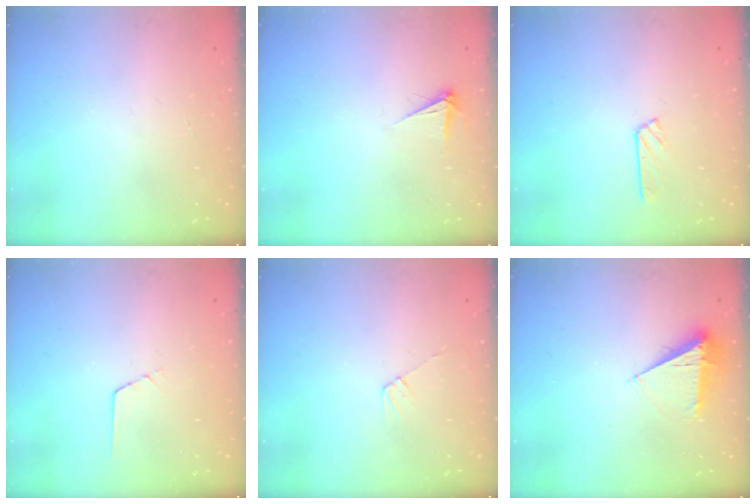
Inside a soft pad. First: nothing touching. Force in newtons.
{"total": 4.0, "press": 4.0, "slide": 0.5}
{"total": 2.9, "press": 2.8, "slide": 0.3}
{"total": 0.6, "press": 0.5, "slide": 0.2}
{"total": 5.2, "press": 5.2, "slide": 0.6}
{"total": 7.0, "press": 7.0, "slide": 0.4}